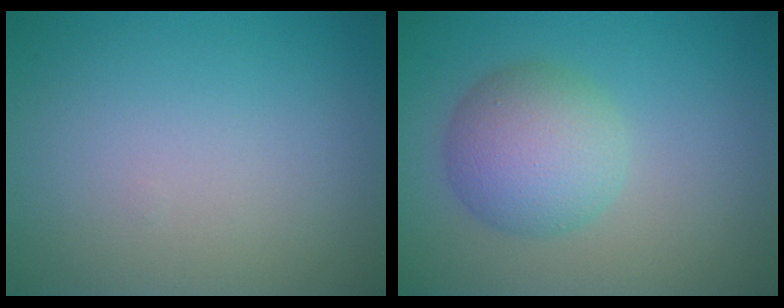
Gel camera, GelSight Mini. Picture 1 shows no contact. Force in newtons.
{"total": 5.1, "press": 5.1, "slide": 0.2}